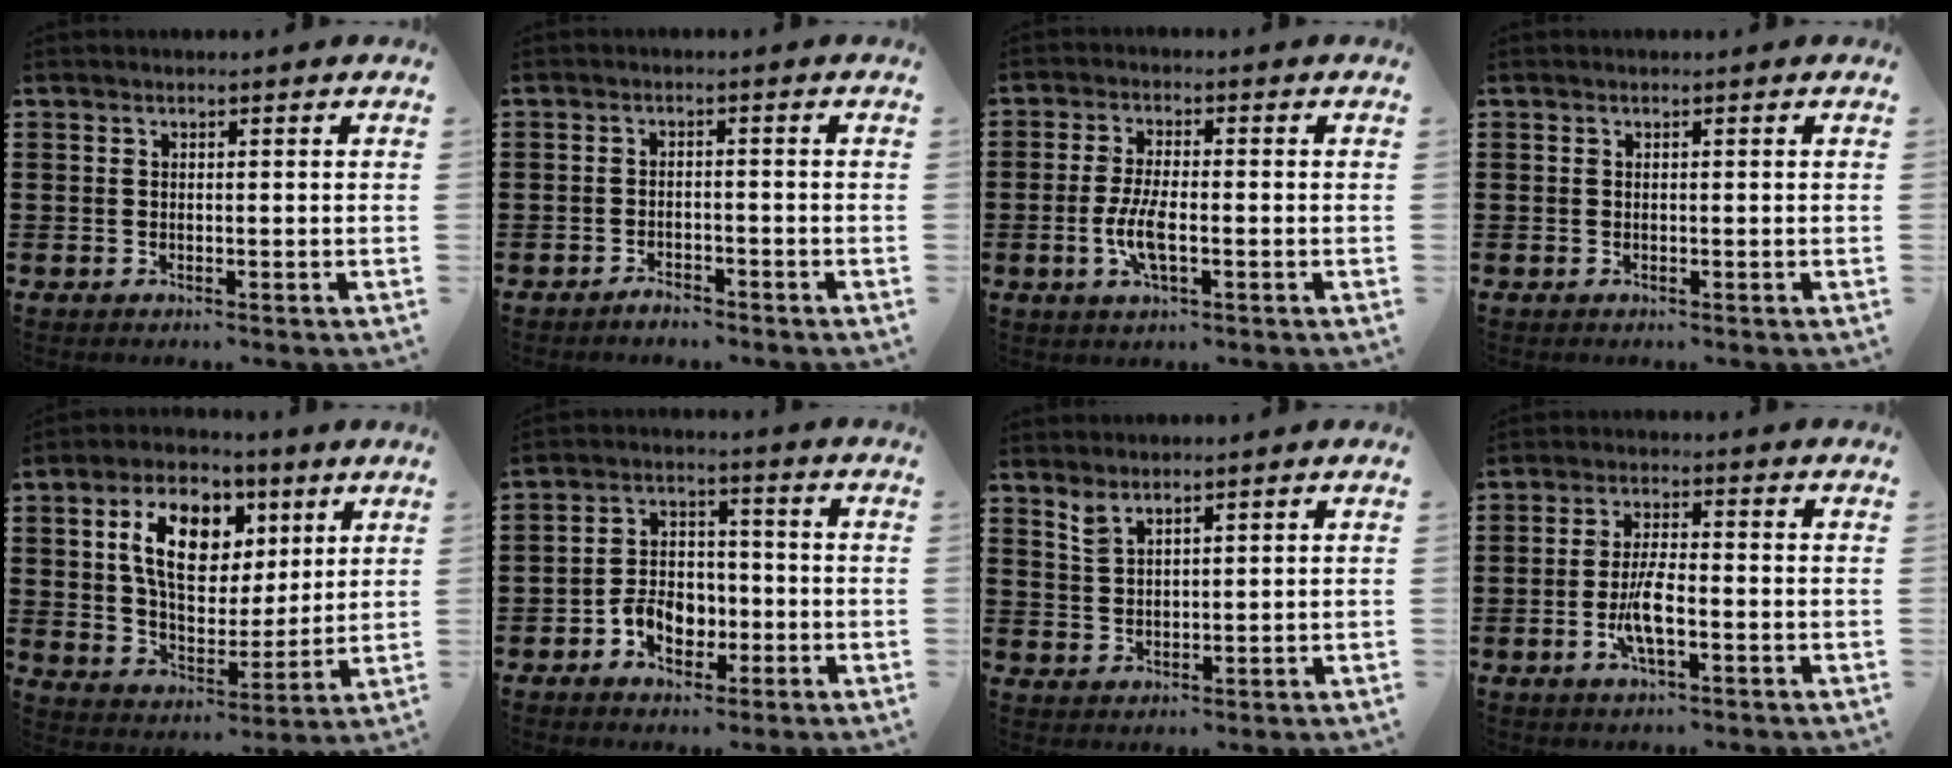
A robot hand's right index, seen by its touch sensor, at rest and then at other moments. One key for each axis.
{"total": 2.0, "fx": -1.9, "fy": 0.3, "fz": 0.3, "tx": -0.011, "ty": 0.001, "tz": -0.039}
{"total": 5.5, "fx": -1.4, "fy": 1.6, "fz": 5.0, "tx": -0.114, "ty": -0.006, "tz": -0.031}
{"total": 0.0}
{"total": 11.7, "fx": 4.3, "fy": 7.2, "fz": 8.1, "tx": -0.151, "ty": 0.011, "tz": 0.075}
{"total": 6.0, "fx": -2.4, "fy": 4.4, "fz": 3.3, "tx": -0.063, "ty": 0.005, "tz": -0.045}
{"total": 2.7, "fx": 2.2, "fy": 0.9, "fz": 1.2, "tx": -0.029, "ty": 0.002, "tz": 0.043}
{"total": 5.9, "fx": -1.9, "fy": 1.4, "fz": 5.4, "tx": -0.119, "ty": -0.011, "tz": -0.039}